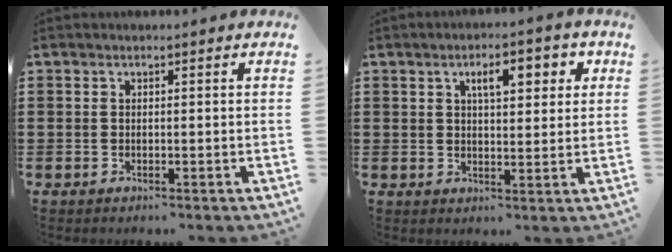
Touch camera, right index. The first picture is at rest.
{"total": 5.3, "force": [2.2, 2.1, 4.4], "torque": [-0.069, 0.001, 0.029]}